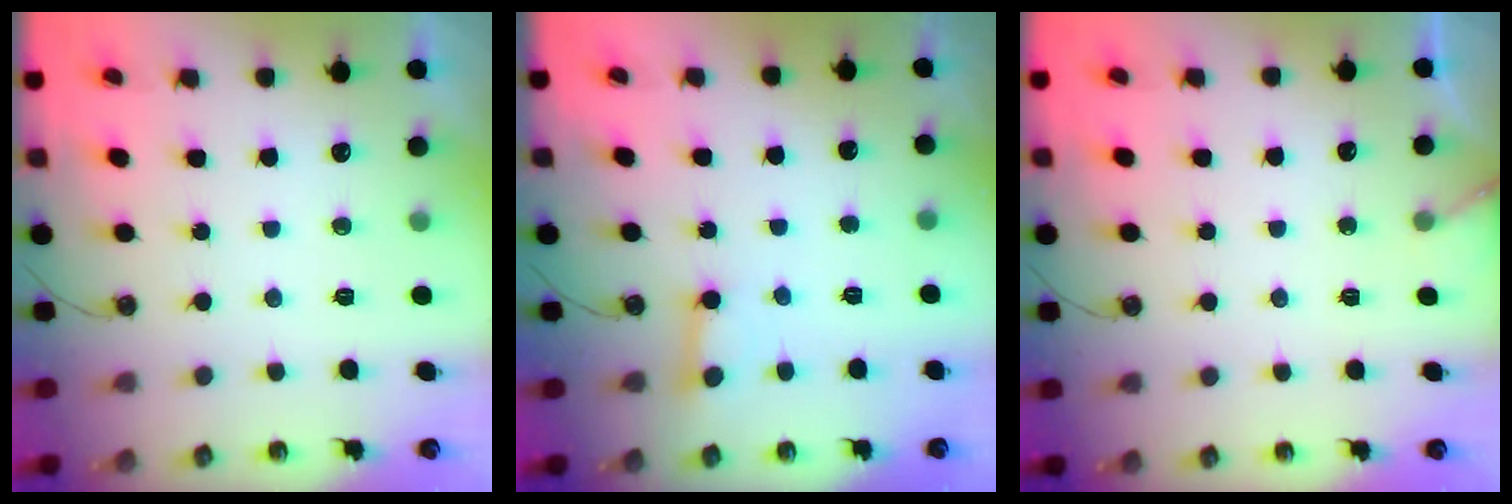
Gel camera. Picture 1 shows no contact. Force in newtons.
{"total": 2.6, "press": 2.5, "slide": 0.3}
{"total": 3.4, "press": 3.4, "slide": 0.2}